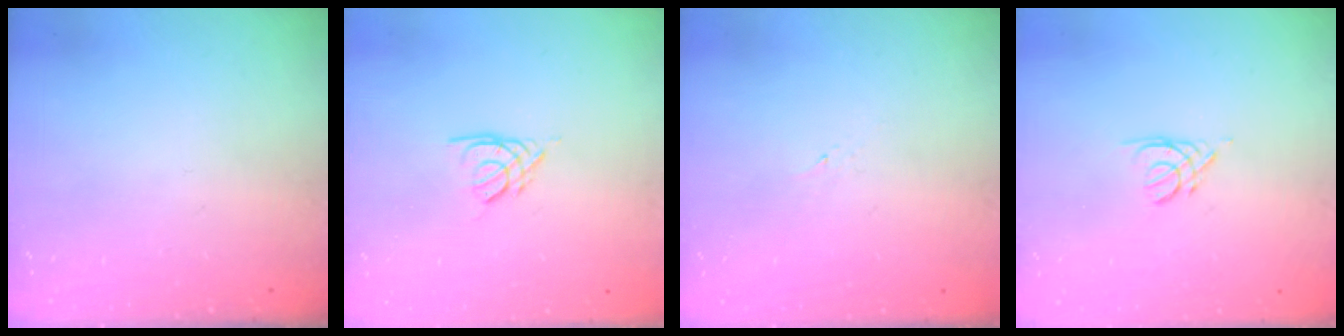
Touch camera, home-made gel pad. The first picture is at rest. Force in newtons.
{"total": 2.6, "press": 2.6, "slide": 0.6}
{"total": 1.2, "press": 1.1, "slide": 0.2}
{"total": 2.2, "press": 2.2, "slide": 0.4}